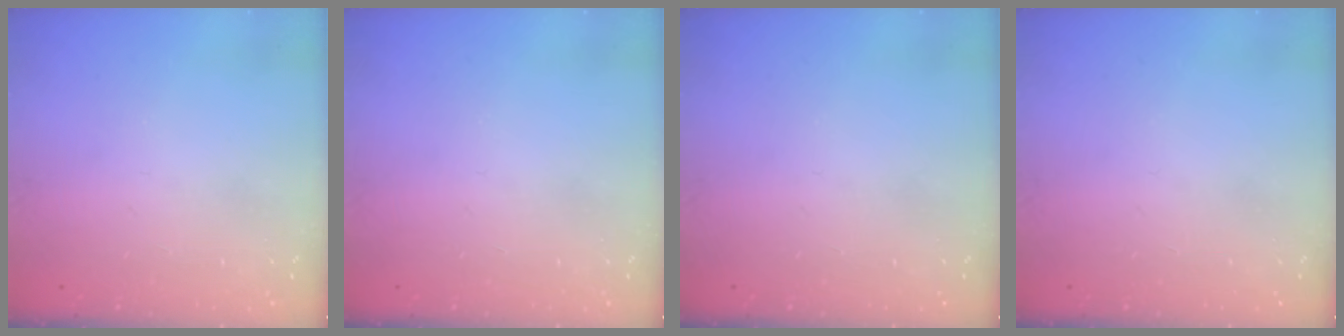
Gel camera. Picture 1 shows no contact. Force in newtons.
{"total": 0.0}
{"total": 0.0}
{"total": 0.0}